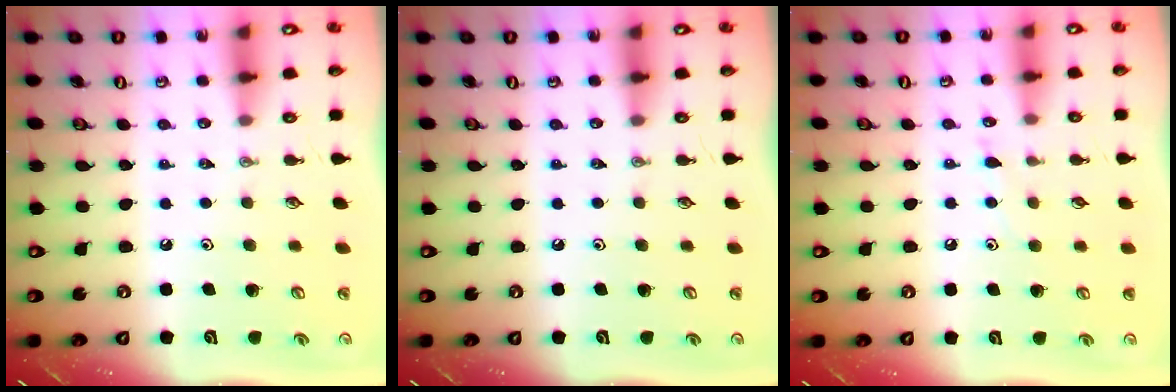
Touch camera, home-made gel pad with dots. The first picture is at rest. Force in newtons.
{"total": 0.0}
{"total": 5.5, "press": 5.4, "slide": 0.7}